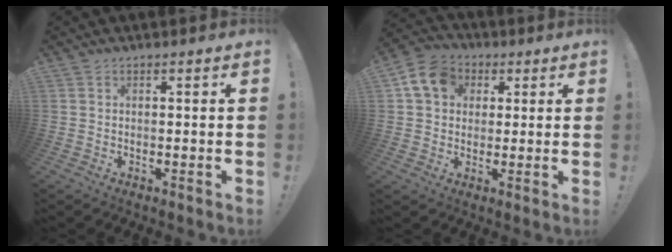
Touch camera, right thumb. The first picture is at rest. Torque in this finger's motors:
{"motor_torque": [0.33, 0.33, 0.05, -0.01, 0.03]}